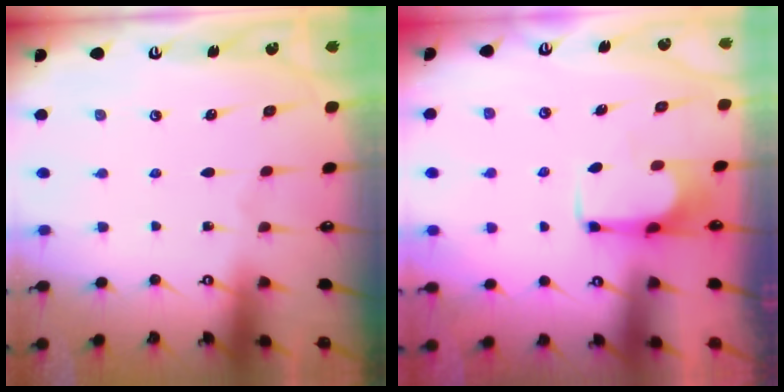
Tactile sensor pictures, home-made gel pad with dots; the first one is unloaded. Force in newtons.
{"total": 0.9, "press": 0.2, "slide": 0.9}